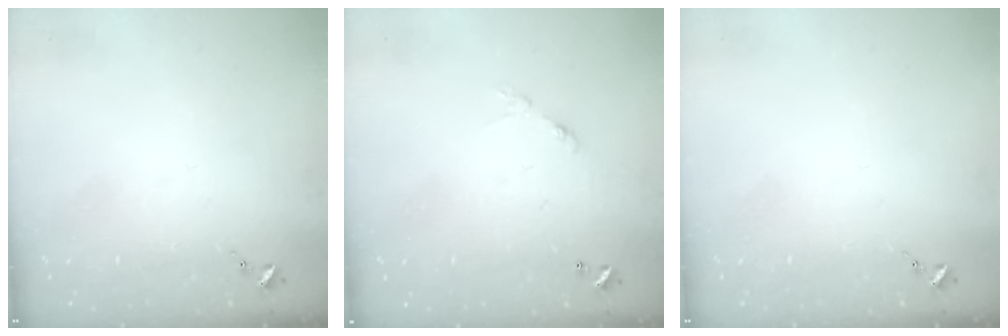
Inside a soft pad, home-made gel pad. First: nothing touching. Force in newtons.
{"total": 5.5, "press": 5.5, "slide": 0.4}
{"total": 0.0}